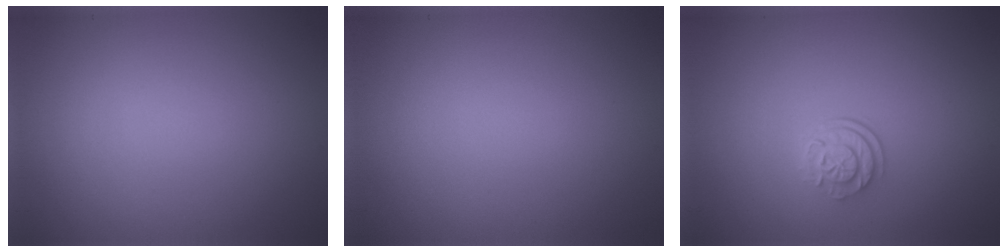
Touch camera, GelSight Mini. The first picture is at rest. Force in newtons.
{"total": 0.0}
{"total": 2.4, "press": 1.7, "slide": 1.6}